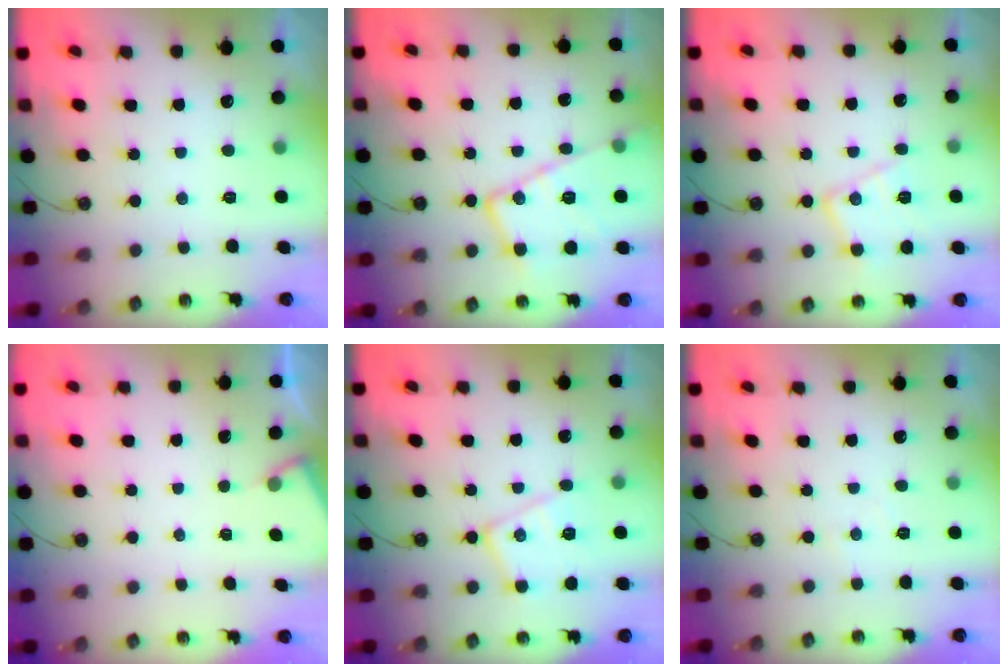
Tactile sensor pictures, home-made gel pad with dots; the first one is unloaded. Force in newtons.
{"total": 18.5, "press": 18.4, "slide": 1.8}
{"total": 12.9, "press": 12.9, "slide": 0.4}
{"total": 2.8, "press": 2.7, "slide": 0.4}
{"total": 13.6, "press": 13.6, "slide": 1.0}
{"total": 2.6, "press": 2.5, "slide": 0.5}